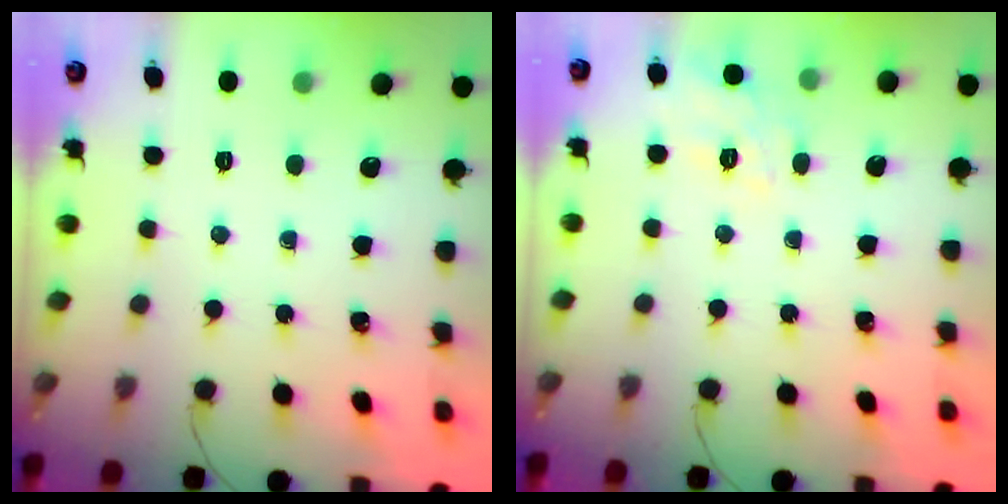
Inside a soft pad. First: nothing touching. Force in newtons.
{"total": 13.1, "press": 13.1, "slide": 0.5}